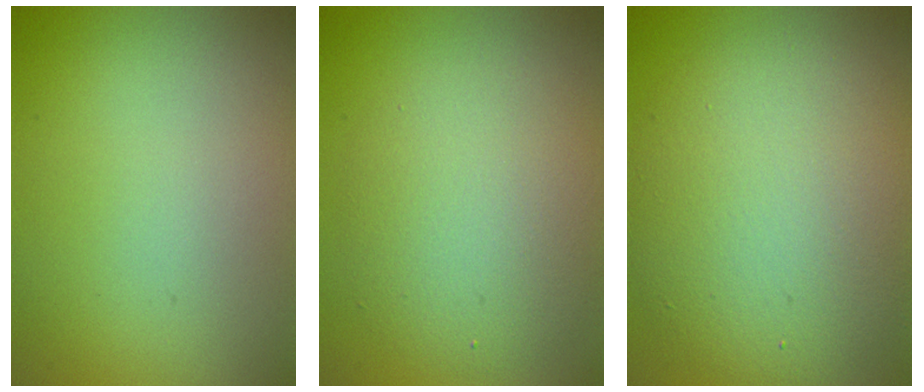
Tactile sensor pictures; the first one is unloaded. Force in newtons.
{"total": 5.0, "press": 5.0, "slide": 0.3}
{"total": 8.4, "press": 8.4, "slide": 0.2}